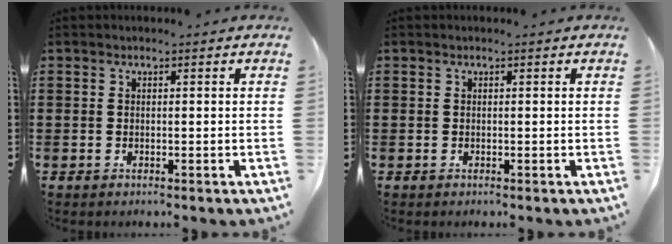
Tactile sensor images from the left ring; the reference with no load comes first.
{"total": 0.0}